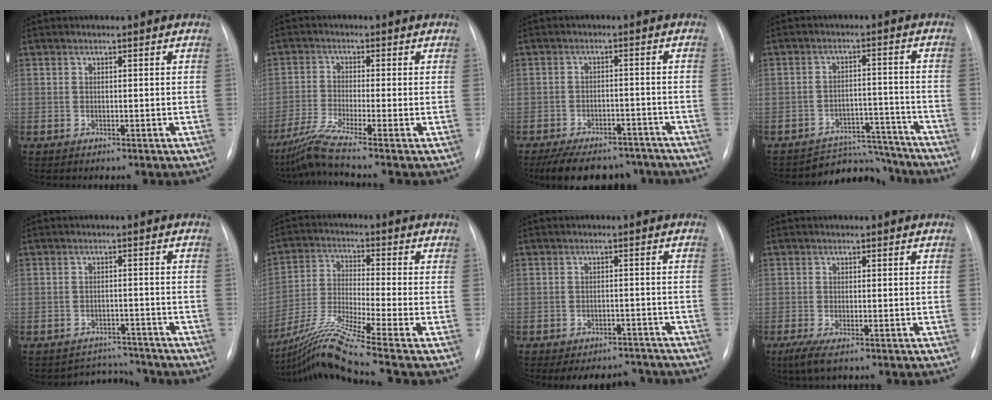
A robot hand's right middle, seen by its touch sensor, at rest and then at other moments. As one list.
[{"total": 5.8, "force": [-4.6, -2.0, 3.0], "torque": [-0.067, -0.028, -0.095]}, {"total": 13.9, "force": [-11.4, 5.9, 5.1], "torque": [-0.090, 0.008, -0.154]}, {"total": 8.5, "force": [-8.1, 2.3, -1.2], "torque": [0.031, 0.038, -0.117]}, {"total": 4.5, "force": [-4.2, 0.9, -1.4], "torque": [0.019, 0.017, -0.056]}, {"total": 12.4, "force": [-9.5, -3.0, 7.4], "torque": [-0.149, -0.026, -0.177]}, {"total": 8.2, "force": [-7.4, 3.1, 1.9], "torque": [-0.014, 0.011, -0.089]}, {"total": 3.0, "force": [-1.7, 0.6, 2.3], "torque": [-0.051, -0.010, -0.032]}]